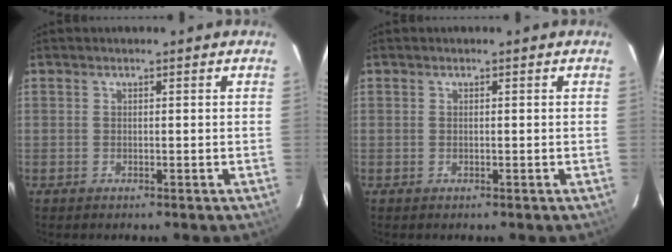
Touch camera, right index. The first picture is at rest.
{"total": 0.0}